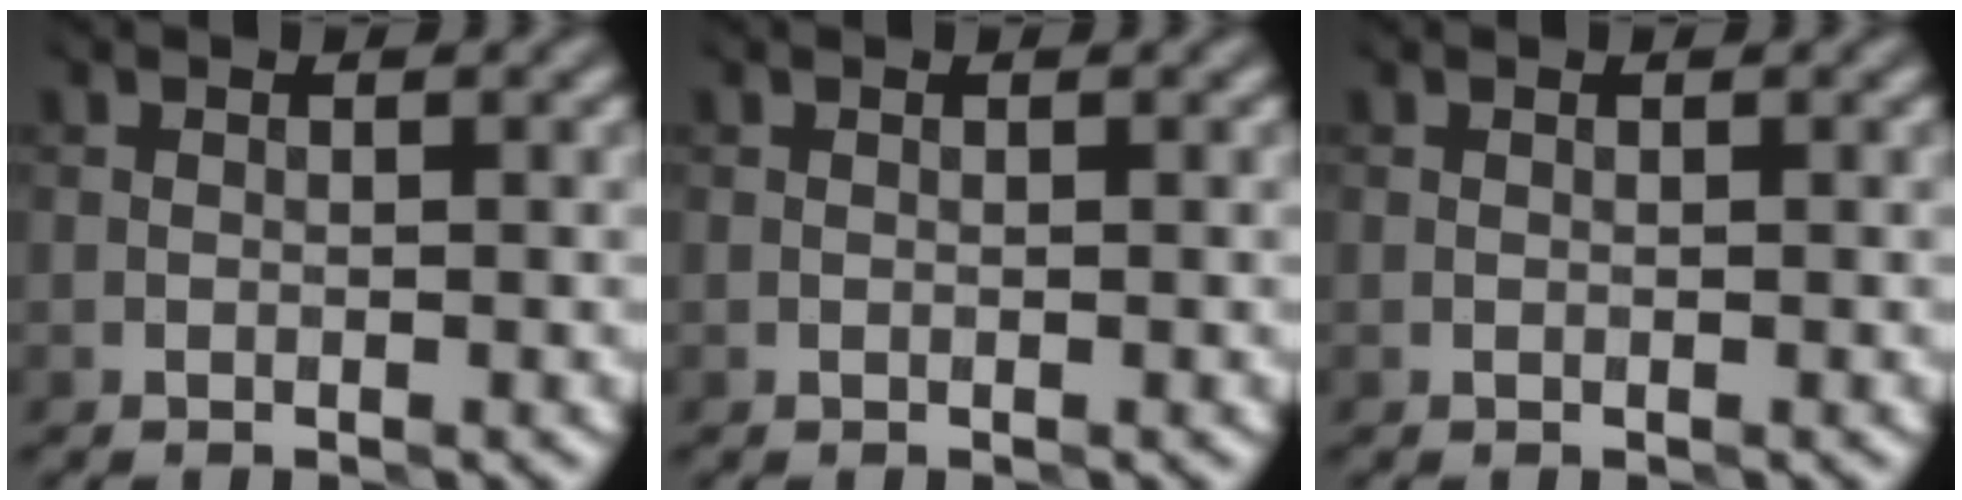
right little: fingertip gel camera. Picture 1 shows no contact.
{"total": 0.0}
{"total": 0.0}